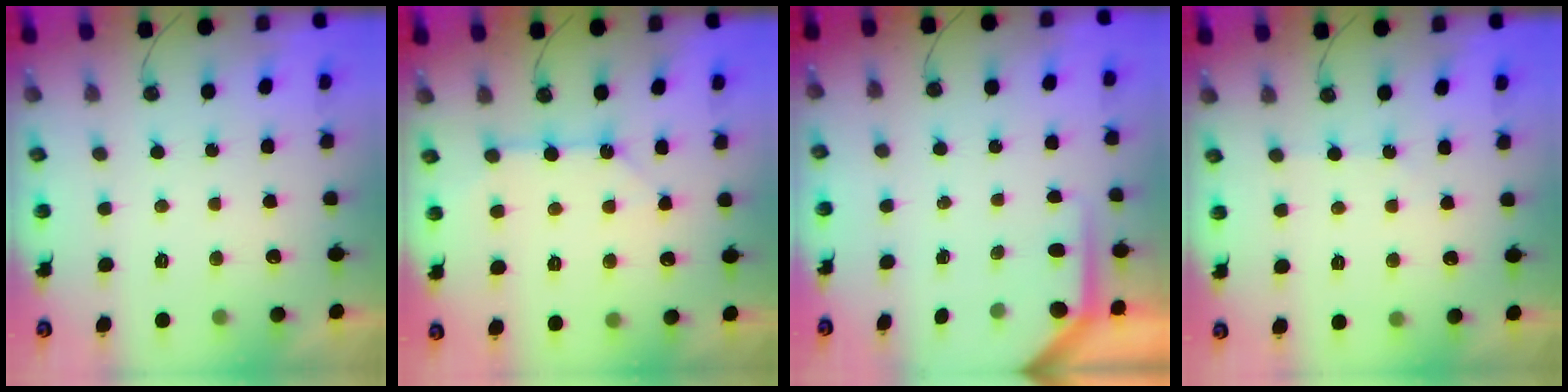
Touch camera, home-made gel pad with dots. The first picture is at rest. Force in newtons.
{"total": 5.8, "press": 5.8, "slide": 0.4}
{"total": 4.9, "press": 4.9, "slide": 0.3}
{"total": 1.0, "press": 1.0, "slide": 0.2}